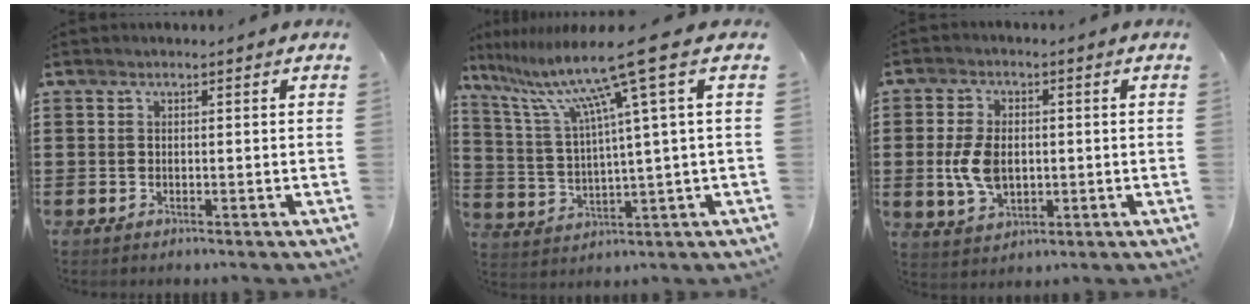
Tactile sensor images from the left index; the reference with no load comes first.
{"total": 12.4, "force": [6.8, -0.5, 10.3], "torque": [-0.227, -0.029, 0.099]}
{"total": 7.0, "force": [-0.2, 4.4, 5.4], "torque": [-0.131, 0.003, -0.010]}